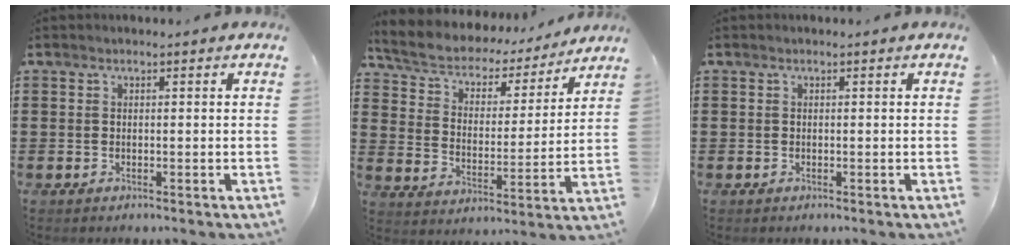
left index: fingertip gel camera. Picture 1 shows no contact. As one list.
[{"total": 5.4, "force": [5.0, 1.8, 1.2], "torque": [-0.053, -0.035, 0.082]}, {"total": 0.0}]